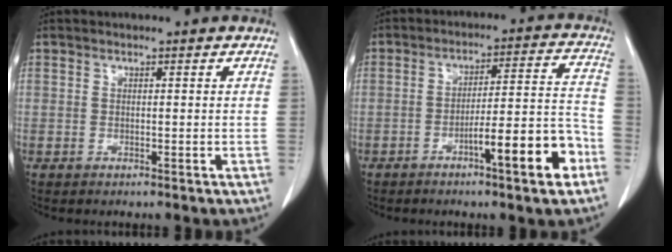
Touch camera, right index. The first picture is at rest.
{"total": 11.2, "force": [-5.6, 0.8, 9.6], "torque": [-0.136, 0.017, -0.082]}